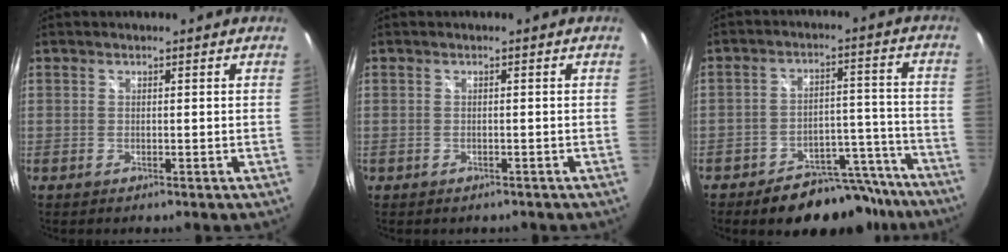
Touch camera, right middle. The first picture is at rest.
{"total": 1.1, "force": [-0.6, 0.9, 0.2], "torque": [-0.007, -0.002, -0.005]}
{"total": 14.8, "force": [-12.2, 7.2, 4.5], "torque": [-0.070, 0.045, -0.147]}